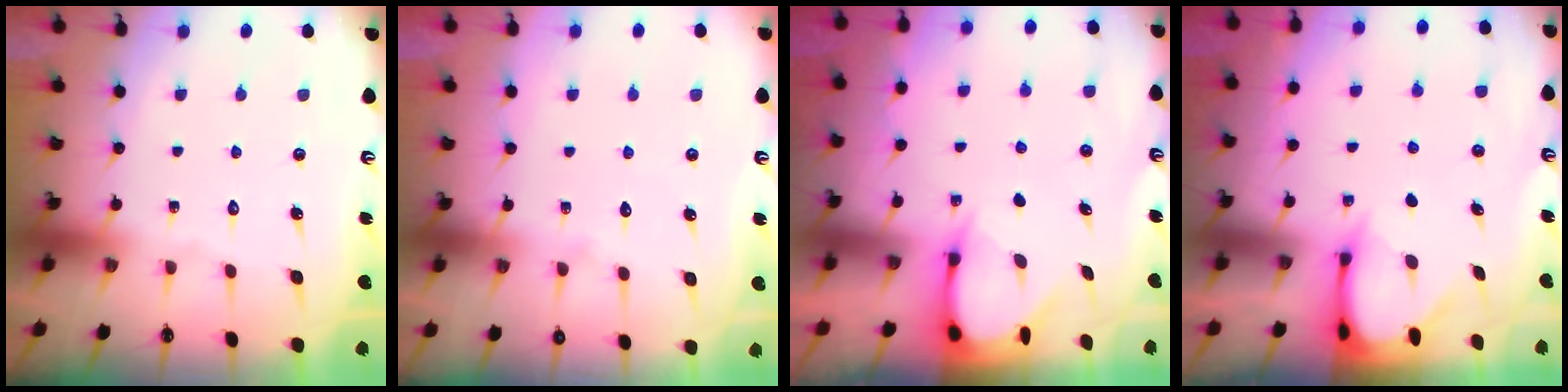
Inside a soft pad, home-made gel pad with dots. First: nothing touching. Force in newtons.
{"total": 5.7, "press": 5.7, "slide": 0.7}
{"total": 3.7, "press": 3.7, "slide": 0.3}
{"total": 3.5, "press": 3.5, "slide": 0.3}